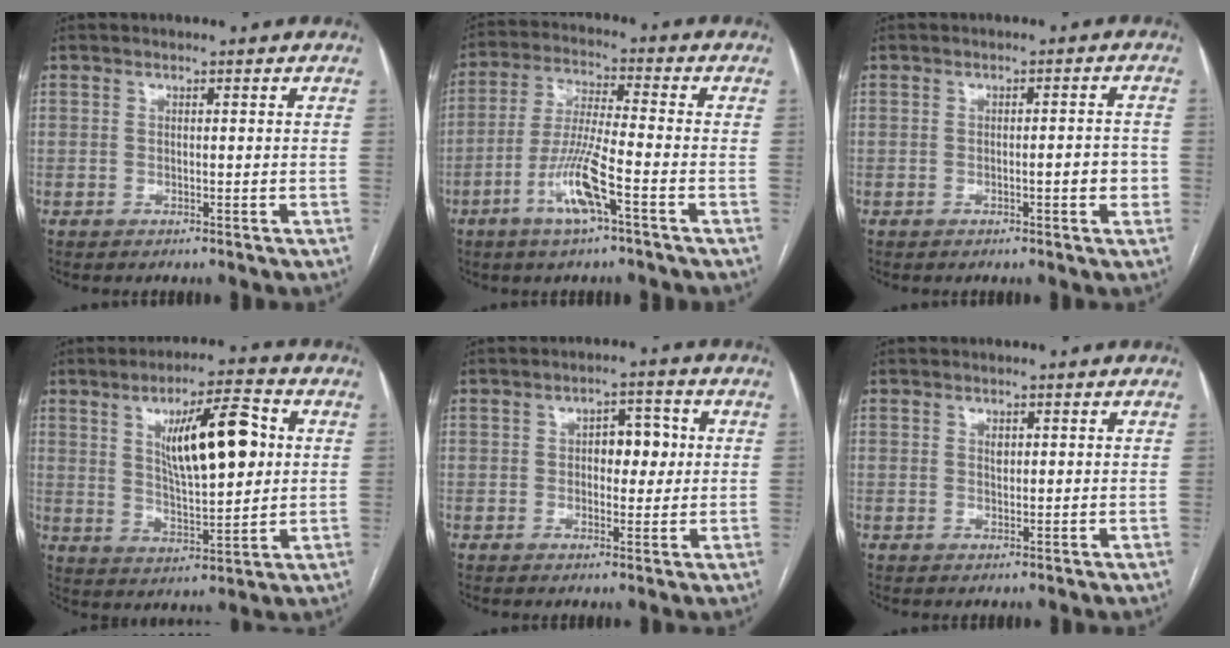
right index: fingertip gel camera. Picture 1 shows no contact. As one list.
[{"total": 9.4, "force": [-4.3, 0.4, 8.4], "torque": [-0.172, -0.006, -0.086]}, {"total": 3.2, "force": [-0.8, 0.7, 3.0], "torque": [-0.039, 0.004, -0.008]}, {"total": 13.0, "force": [3.4, 3.0, 12.2], "torque": [-0.202, 0.008, 0.060]}, {"total": 5.1, "force": [0.6, 2.7, 4.2], "torque": [-0.057, 0.015, 0.010]}, {"total": 0.9, "force": [0.4, 0.6, 0.6], "torque": [-0.010, -0.001, 0.007]}]